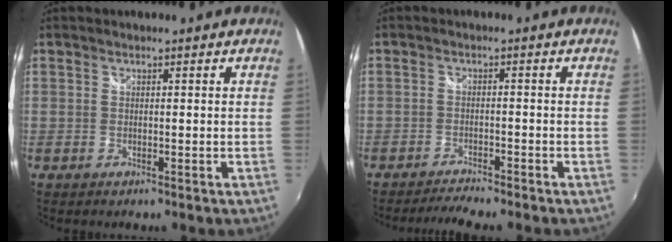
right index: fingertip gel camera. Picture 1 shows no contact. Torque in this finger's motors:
{"motor_torque": [0.36, -0.36, 0.06, 0.01]}